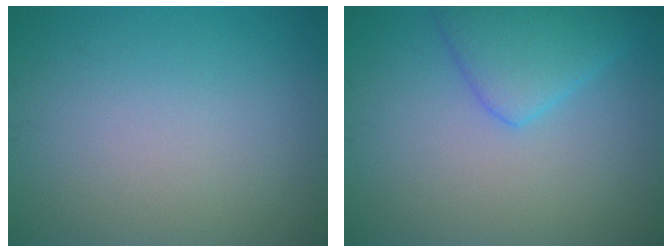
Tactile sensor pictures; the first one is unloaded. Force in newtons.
{"total": 4.0, "press": 4.0, "slide": 0.2}